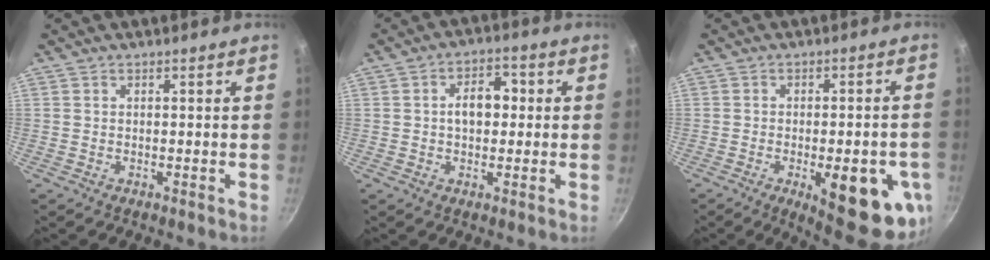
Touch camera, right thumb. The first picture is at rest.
{"total": 6.5, "force": [0.5, 4.2, 4.9], "torque": [-0.060, 0.017, 0.000]}
{"total": 17.3, "force": [-6.1, 6.1, 15.0], "torque": [-0.142, 0.011, -0.062]}